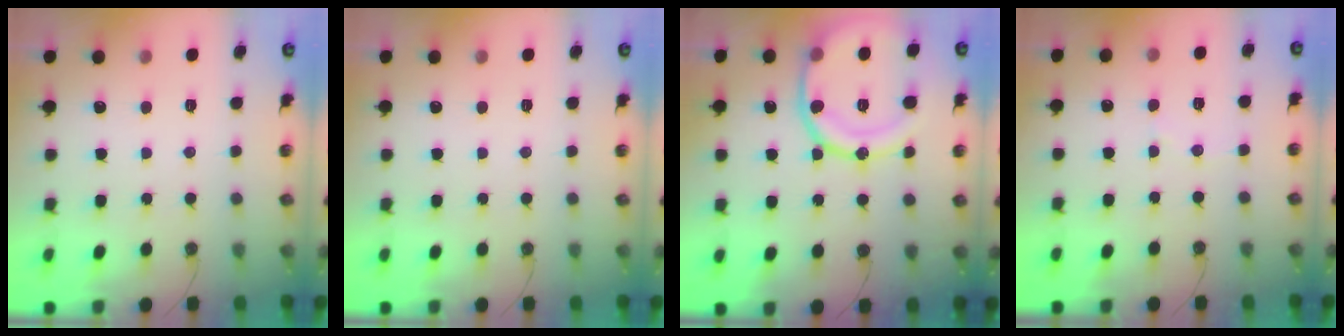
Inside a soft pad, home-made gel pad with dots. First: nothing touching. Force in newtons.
{"total": 0.0}
{"total": 18.7, "press": 18.6, "slide": 1.8}
{"total": 5.5, "press": 5.5, "slide": 0.6}